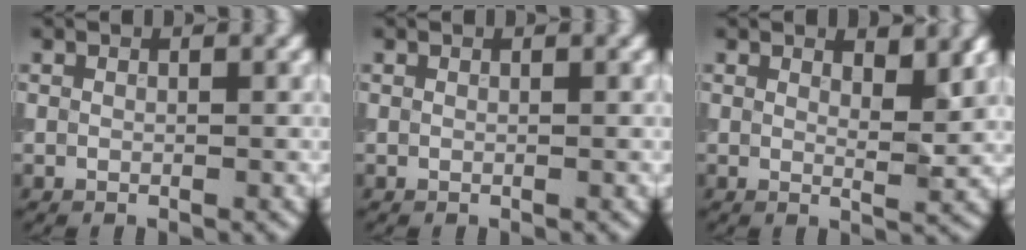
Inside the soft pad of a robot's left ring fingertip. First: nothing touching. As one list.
[{"total": 0.0}, {"total": 2.7, "force": [1.7, 0.6, 2.0], "torque": [-0.024, -0.005, 0.028]}]